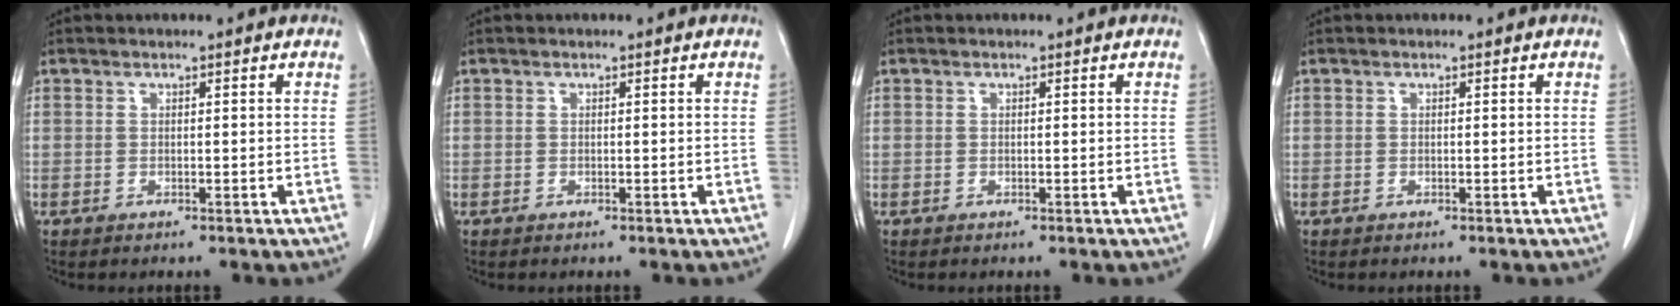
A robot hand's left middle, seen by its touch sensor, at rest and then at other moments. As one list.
[{"total": 0.0}, {"total": 0.0}, {"total": 0.0}]